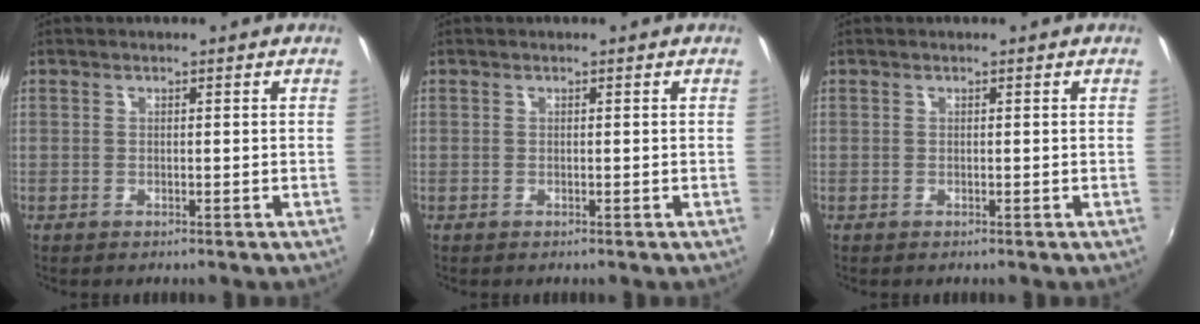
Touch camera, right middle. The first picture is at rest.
{"total": 0.0}
{"total": 0.0}